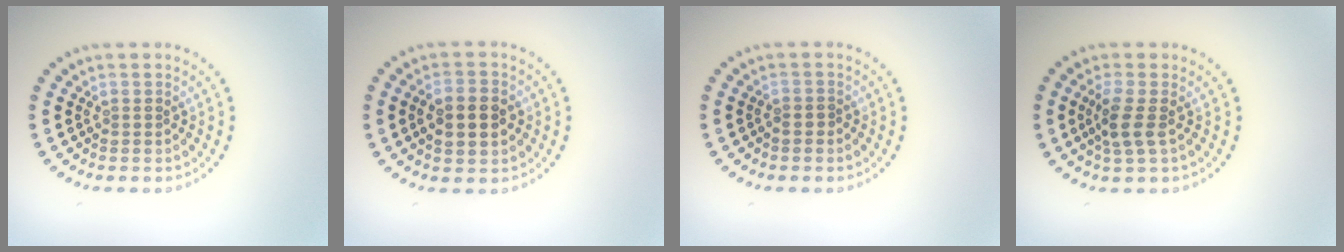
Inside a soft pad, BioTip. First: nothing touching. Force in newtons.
{"total": 4.1, "press": 4.1, "slide": 0.1}
{"total": 0.5, "press": 0.4, "slide": 0.4}
{"total": 2.4, "press": 2.0, "slide": 1.3}